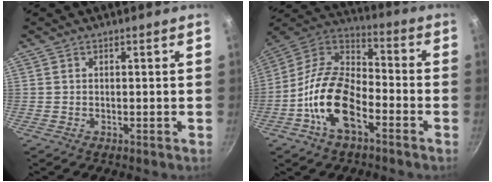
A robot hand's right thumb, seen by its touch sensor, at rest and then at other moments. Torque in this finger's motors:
{"motor_torque": [0.06, 0.63, 1.43, -0.45, 0.46]}